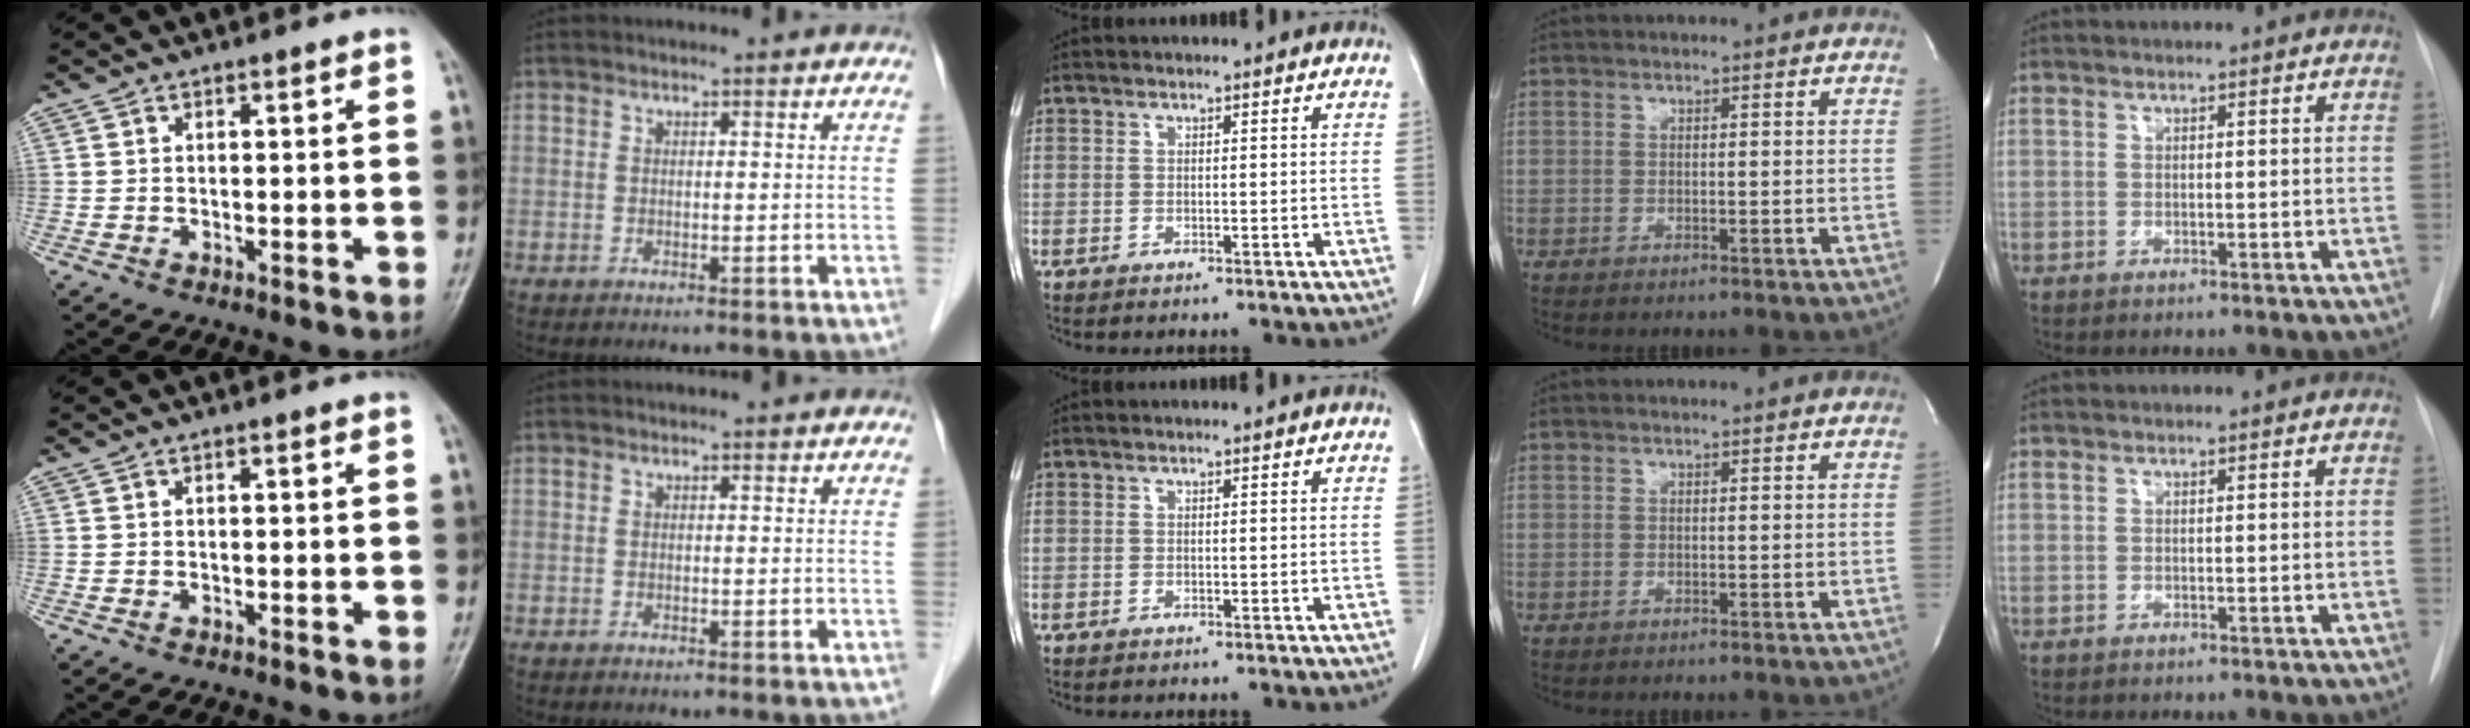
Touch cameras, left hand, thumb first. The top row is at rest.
{}